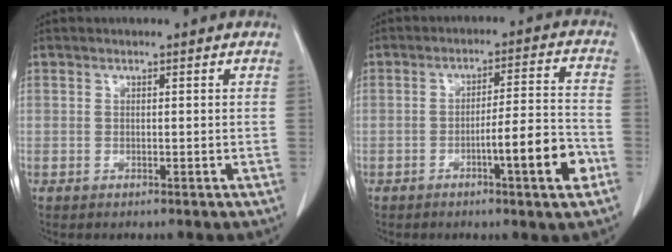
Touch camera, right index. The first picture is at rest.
{"total": 9.3, "force": [-3.9, 0.4, 8.5], "torque": [-0.120, 0.007, -0.057]}